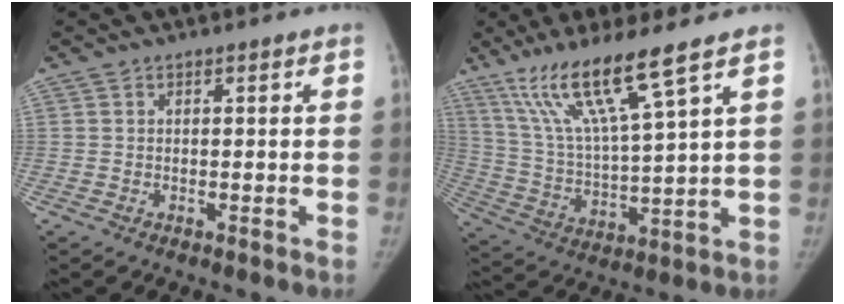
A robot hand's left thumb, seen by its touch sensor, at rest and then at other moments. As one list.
[{"total": 14.8, "force": [9.6, 0.8, 11.2], "torque": [-0.216, -0.043, 0.194]}]